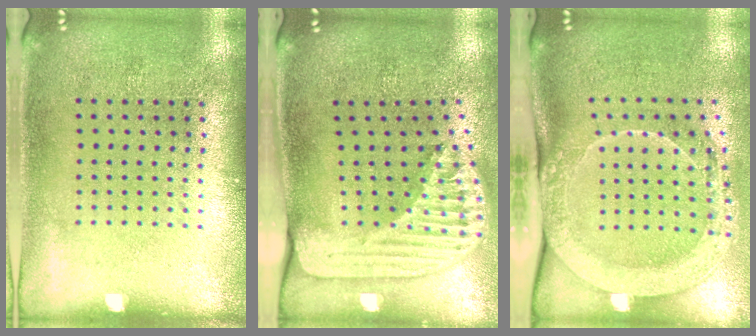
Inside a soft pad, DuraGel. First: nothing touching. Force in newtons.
{"total": 2.6, "press": 1.8, "slide": 1.8}
{"total": 2.1, "press": 2.0, "slide": 0.8}